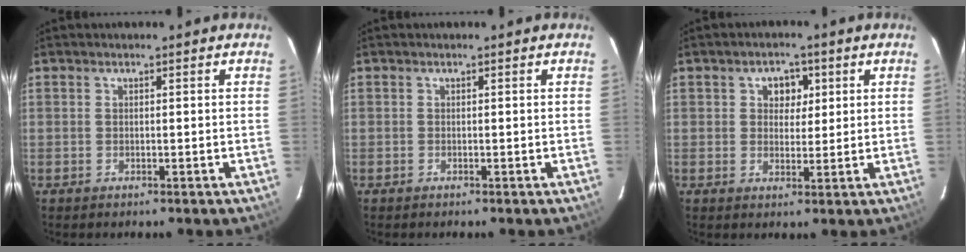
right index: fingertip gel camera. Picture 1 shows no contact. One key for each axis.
{"total": 0.0}
{"total": 4.1, "fx": 1.3, "fy": 3.4, "fz": 1.9, "tx": -0.021, "ty": 0.010, "tz": 0.021}